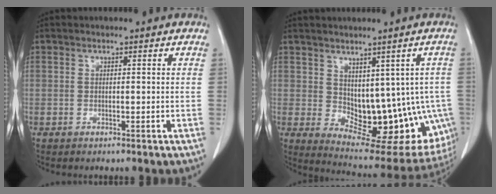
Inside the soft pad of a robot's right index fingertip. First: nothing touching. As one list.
[{"total": 15.5, "force": [-1.4, 8.9, 12.6], "torque": [-0.131, -0.001, 0.002]}]